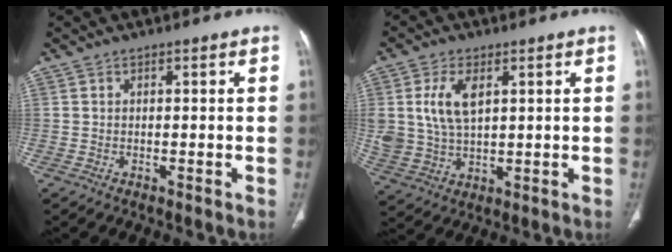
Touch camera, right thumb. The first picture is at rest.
{"total": 9.6, "force": [2.9, 5.6, 7.3], "torque": [-0.147, -0.007, 0.064]}